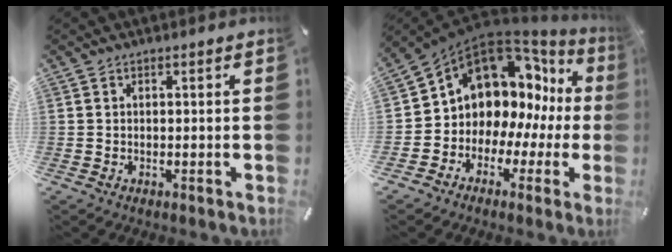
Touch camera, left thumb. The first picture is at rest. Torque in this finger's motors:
{"motor_torque": [0.67, 1.68, 2.41, -0.18, 0.23]}